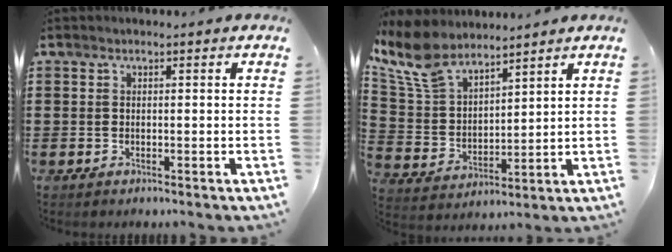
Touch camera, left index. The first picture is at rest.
{"total": 9.2, "force": [7.9, 3.1, 3.6], "torque": [-0.103, -0.027, 0.150]}